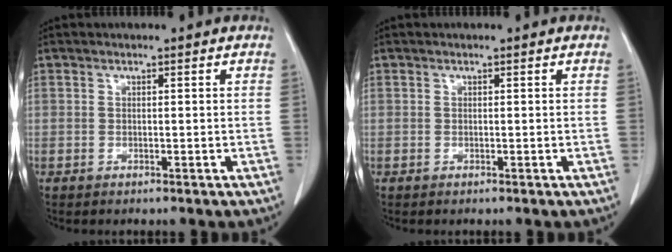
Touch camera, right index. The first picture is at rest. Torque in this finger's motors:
{"motor_torque": [0.00, 0.00, 0.00, 0.00]}